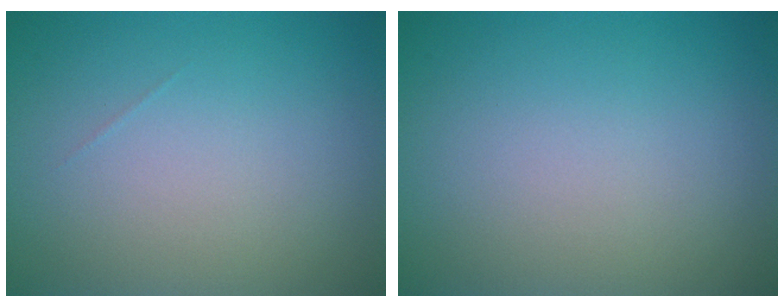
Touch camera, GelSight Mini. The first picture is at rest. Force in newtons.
{"total": 0.0}